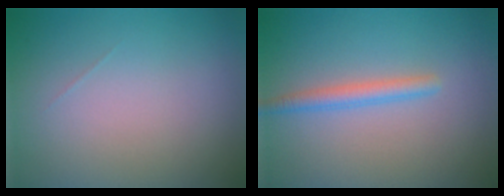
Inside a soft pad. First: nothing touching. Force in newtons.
{"total": 1.9, "press": 1.9, "slide": 0.0}